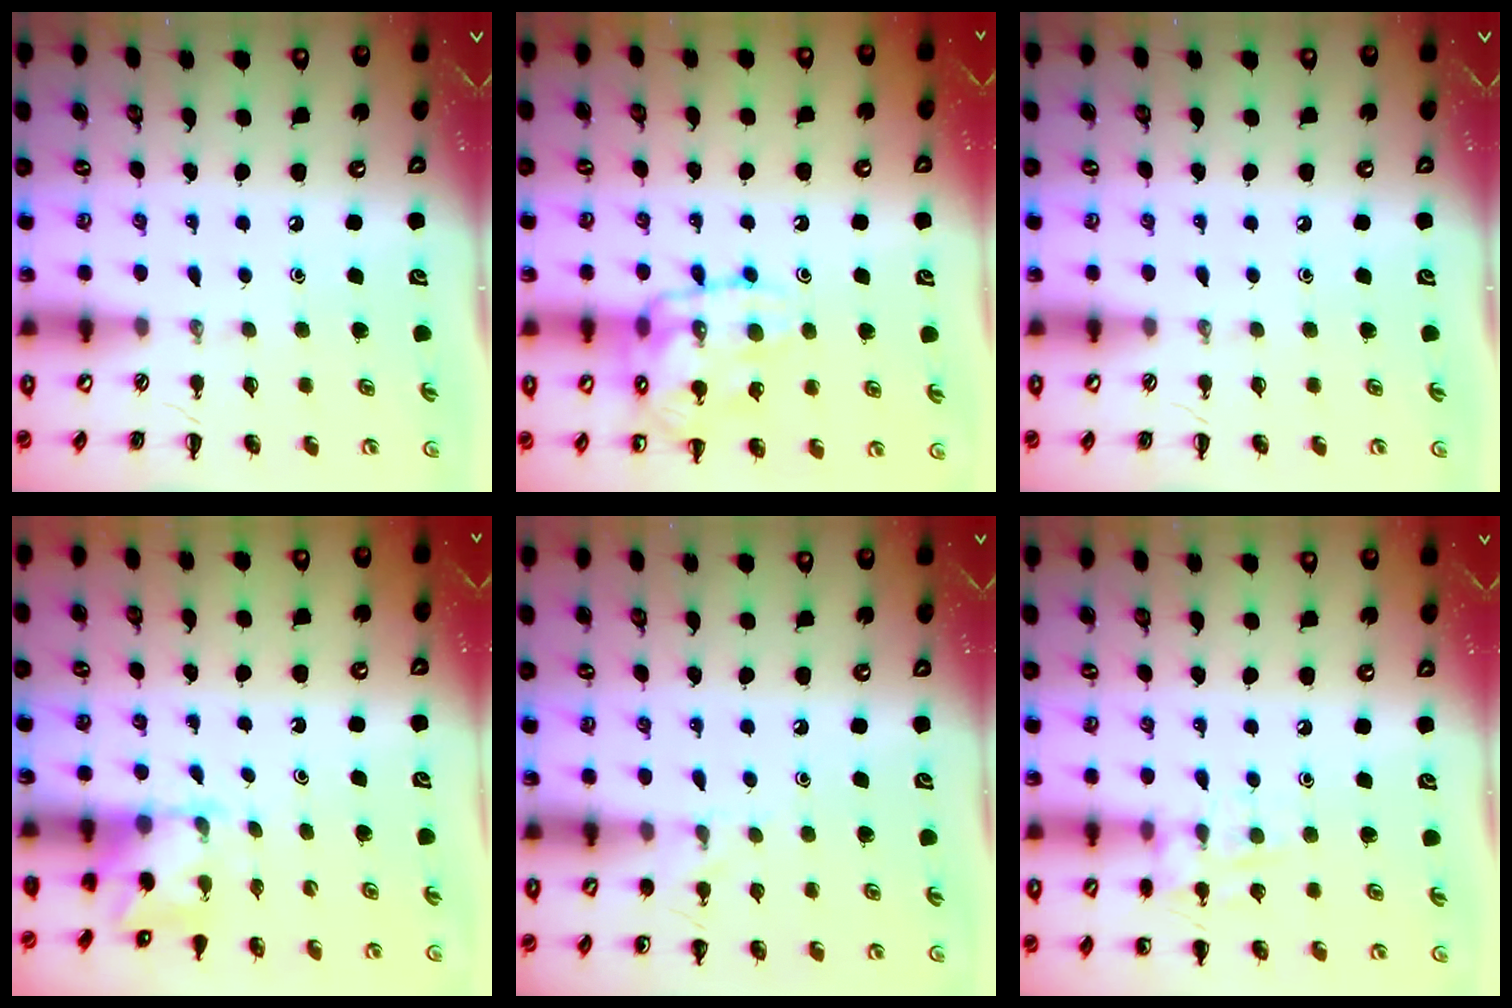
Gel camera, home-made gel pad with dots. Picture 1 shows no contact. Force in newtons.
{"total": 15.3, "press": 15.2, "slide": 1.5}
{"total": 0.0}
{"total": 2.1, "press": 2.0, "slide": 0.7}
{"total": 5.0, "press": 4.7, "slide": 1.9}
{"total": 8.5, "press": 8.4, "slide": 1.6}